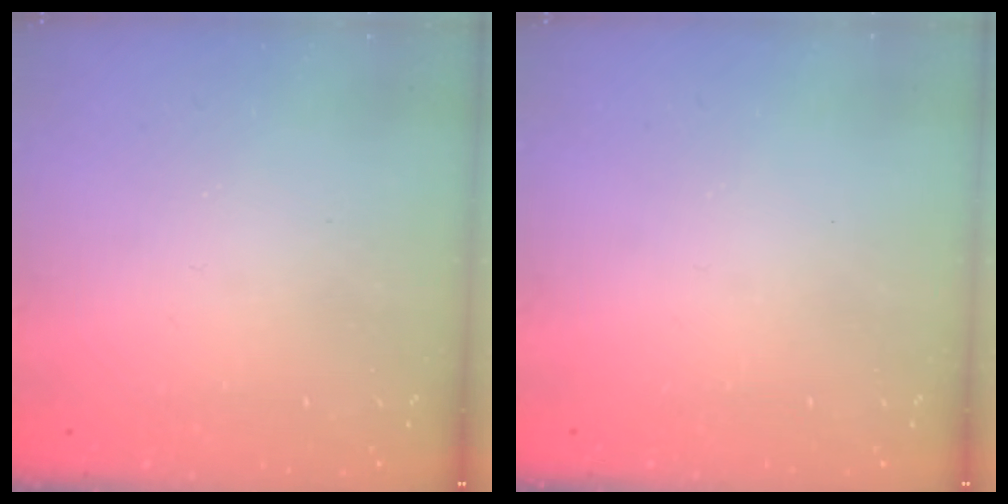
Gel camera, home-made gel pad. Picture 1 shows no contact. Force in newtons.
{"total": 0.0}